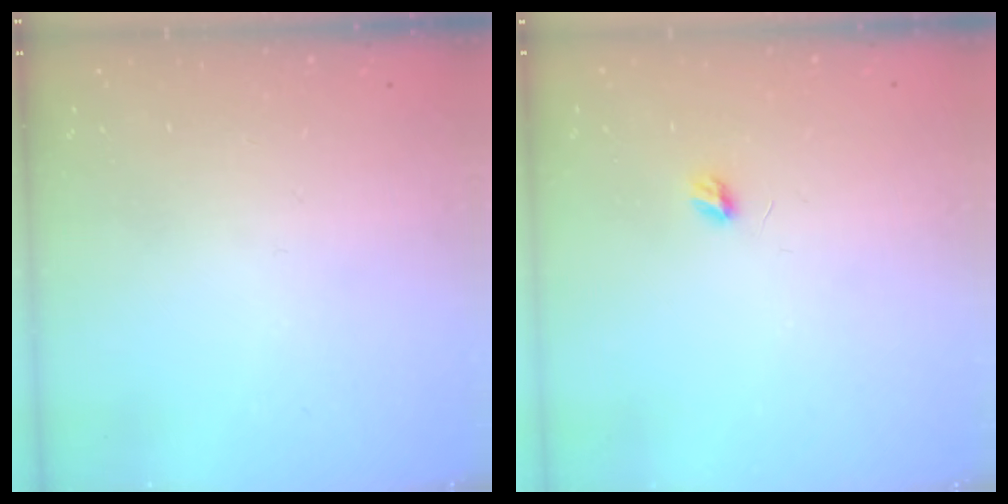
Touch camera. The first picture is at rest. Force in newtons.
{"total": 3.7, "press": 3.7, "slide": 0.3}